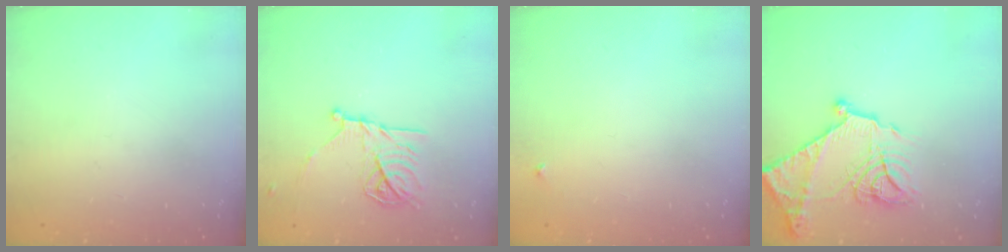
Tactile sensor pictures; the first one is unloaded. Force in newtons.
{"total": 14.9, "press": 14.9, "slide": 0.4}
{"total": 3.3, "press": 3.3, "slide": 0.5}
{"total": 20.7, "press": 20.6, "slide": 2.0}